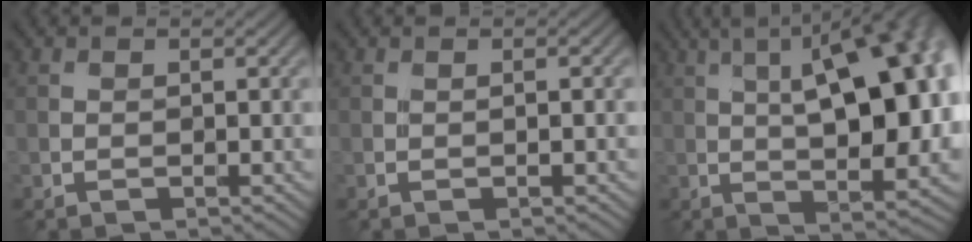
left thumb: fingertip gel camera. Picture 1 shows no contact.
{"total": 0.7, "force": [-0.1, -0.7, 0.2], "torque": [-0.008, 0.003, -0.001]}
{"total": 17.1, "force": [3.6, 5.8, 15.7], "torque": [-0.215, 0.043, 0.051]}